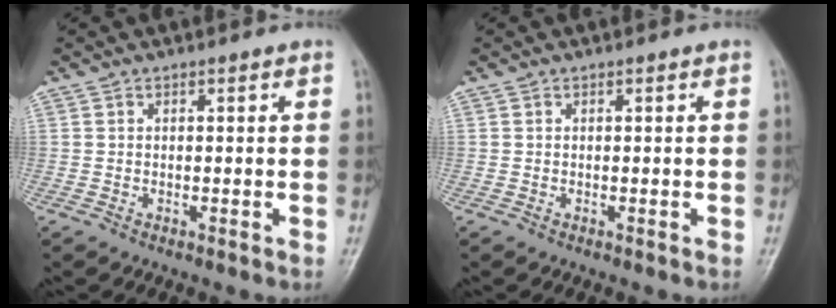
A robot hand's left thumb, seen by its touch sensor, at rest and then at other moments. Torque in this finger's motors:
{"motor_torque": [0.00, 0.00, -0.04, -0.06, 0.00]}